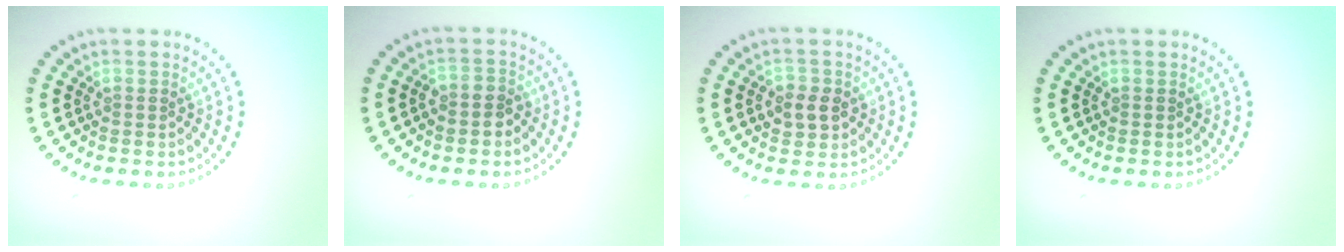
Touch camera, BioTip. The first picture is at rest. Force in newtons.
{"total": 1.9, "press": 1.7, "slide": 0.7}
{"total": 2.5, "press": 2.4, "slide": 0.5}
{"total": 0.0}